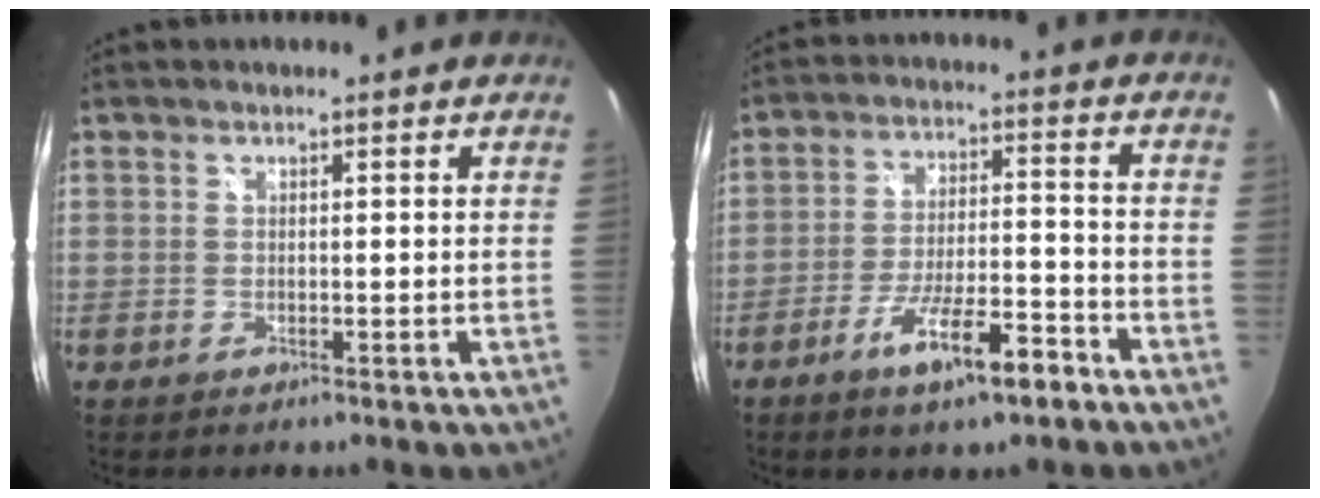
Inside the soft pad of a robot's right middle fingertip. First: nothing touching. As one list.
[{"total": 10.5, "force": [-6.6, 2.1, 7.9], "torque": [-0.150, -0.007, -0.107]}]